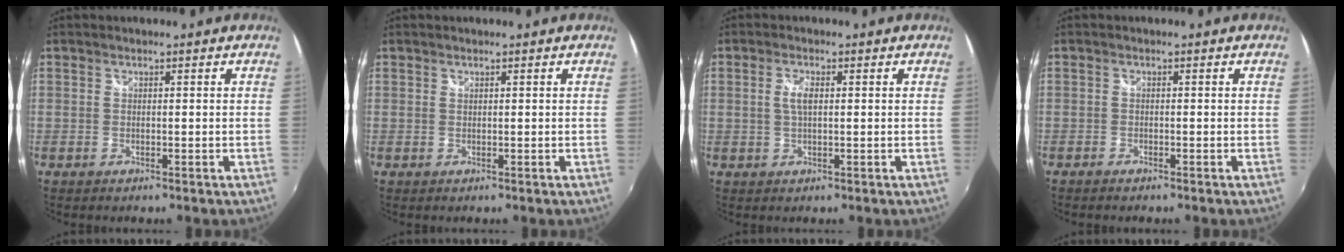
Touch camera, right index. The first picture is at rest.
{"total": 0.0}
{"total": 2.6, "force": [0.3, 1.0, 2.4], "torque": [-0.047, 0.002, 0.005]}
{"total": 1.0, "force": [-0.9, 0.3, 0.4], "torque": [-0.010, -0.003, -0.018]}